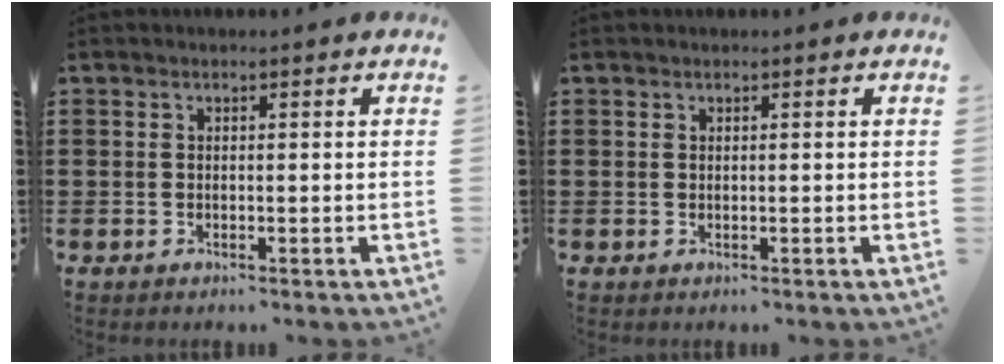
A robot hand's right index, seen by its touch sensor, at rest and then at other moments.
{"total": 0.0}